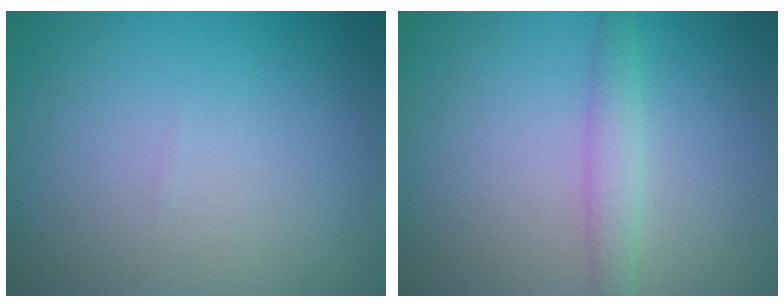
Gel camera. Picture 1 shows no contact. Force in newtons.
{"total": 1.8, "press": 1.8, "slide": 0.1}